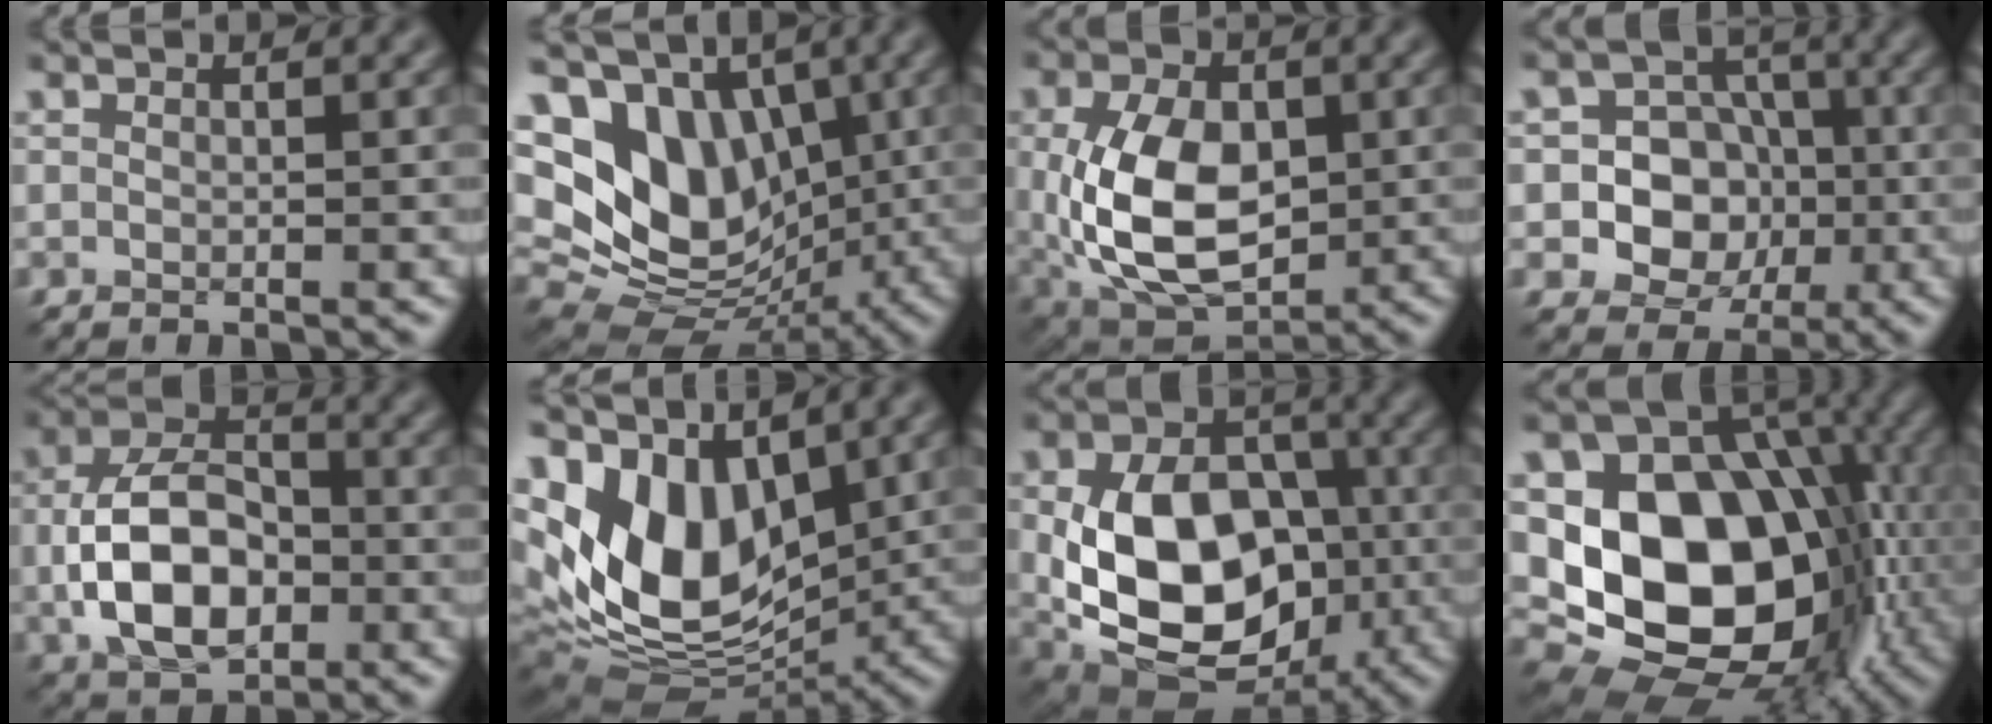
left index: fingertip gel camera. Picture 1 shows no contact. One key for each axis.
{"total": 13.5, "fx": 2.6, "fy": 10.2, "fz": 8.4, "tx": -0.160, "ty": 0.005, "tz": 0.053}
{"total": 10.6, "fx": -0.5, "fy": 6.7, "fz": 8.3, "tx": -0.176, "ty": -0.007, "tz": -0.007}
{"total": 7.0, "fx": -1.4, "fy": 6.1, "fz": 3.1, "tx": -0.032, "ty": 0.007, "tz": -0.047}
{"total": 8.8, "fx": -1.7, "fy": 5.4, "fz": 6.7, "tx": -0.130, "ty": 0.009, "tz": -0.037}
{"total": 12.1, "fx": 2.4, "fy": 7.7, "fz": 9.0, "tx": -0.187, "ty": -0.011, "tz": 0.041}
{"total": 14.2, "fx": -1.9, "fy": 10.0, "fz": 10.0, "tx": -0.175, "ty": -0.022, "tz": -0.023}
{"total": 17.8, "fx": -1.8, "fy": 13.5, "fz": 11.4, "tx": -0.179, "ty": -0.009, "tz": -0.023}